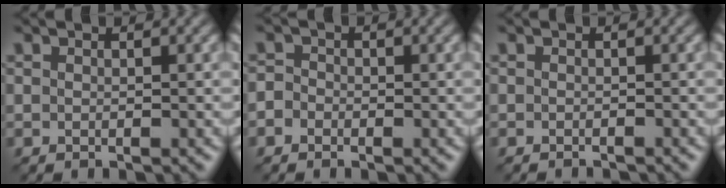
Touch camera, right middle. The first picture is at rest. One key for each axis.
{"total": 1.4, "fx": -0.6, "fy": 1.2, "fz": 0.5, "tx": 0.001, "ty": 0.009, "tz": -0.017}
{"total": 1.0, "fx": -1.0, "fy": -0.2, "fz": 0.1, "tx": 0.000, "ty": -0.004, "tz": -0.014}